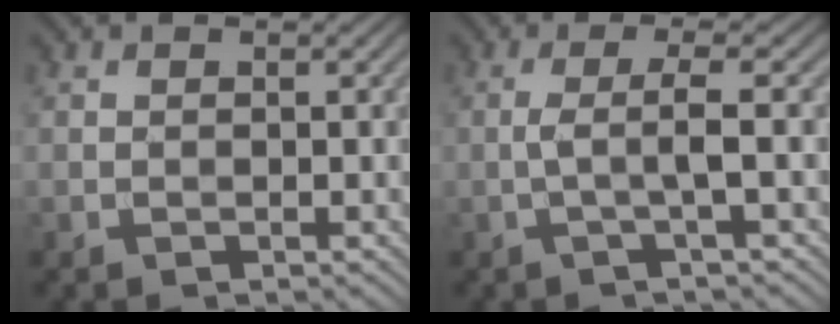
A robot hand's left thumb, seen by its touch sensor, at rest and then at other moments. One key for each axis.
{"total": 3.5, "fx": -0.4, "fy": 0.3, "fz": 3.4, "tx": -0.058, "ty": 0.013, "tz": -0.025}